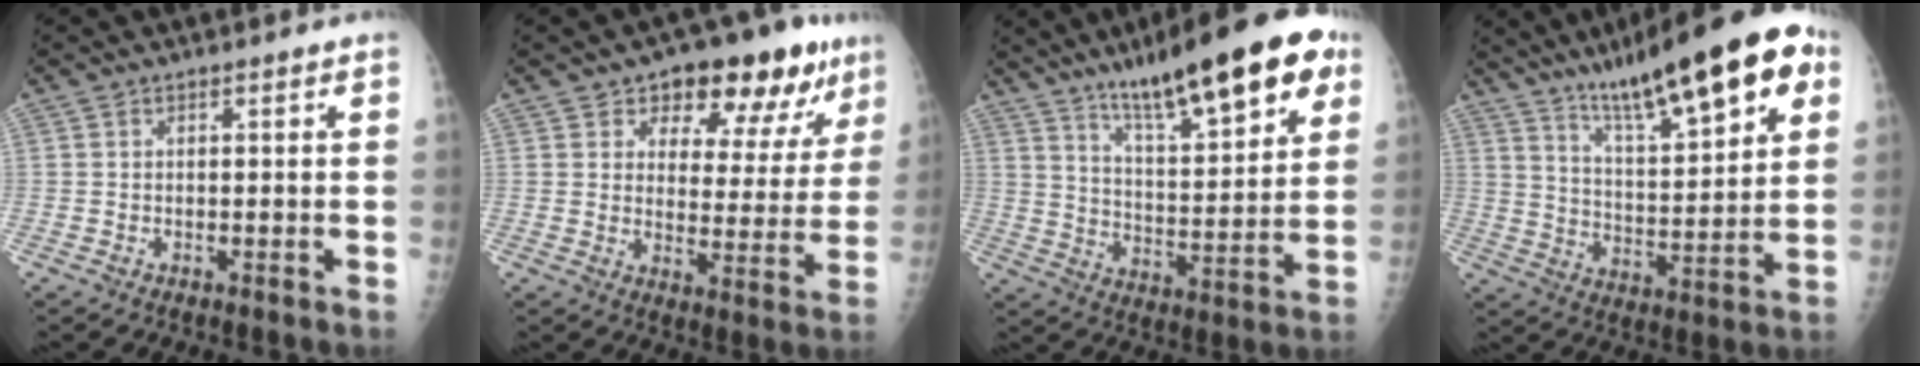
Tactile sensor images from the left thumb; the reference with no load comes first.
{"total": 16.0, "force": [9.7, 8.6, 9.4], "torque": [-0.051, -0.034, 0.132]}
{"total": 22.6, "force": [13.6, 5.4, 17.2], "torque": [-0.233, -0.040, 0.213]}
{"total": 23.1, "force": [12.9, 5.8, 18.2], "torque": [-0.250, -0.027, 0.205]}